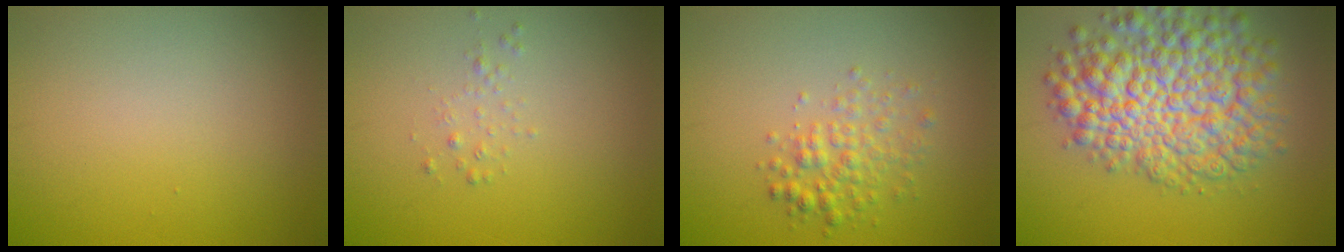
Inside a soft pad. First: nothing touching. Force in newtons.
{"total": 0.8, "press": 0.8, "slide": 0.1}
{"total": 2.5, "press": 2.5, "slide": 0.1}
{"total": 9.9, "press": 9.9, "slide": 0.3}